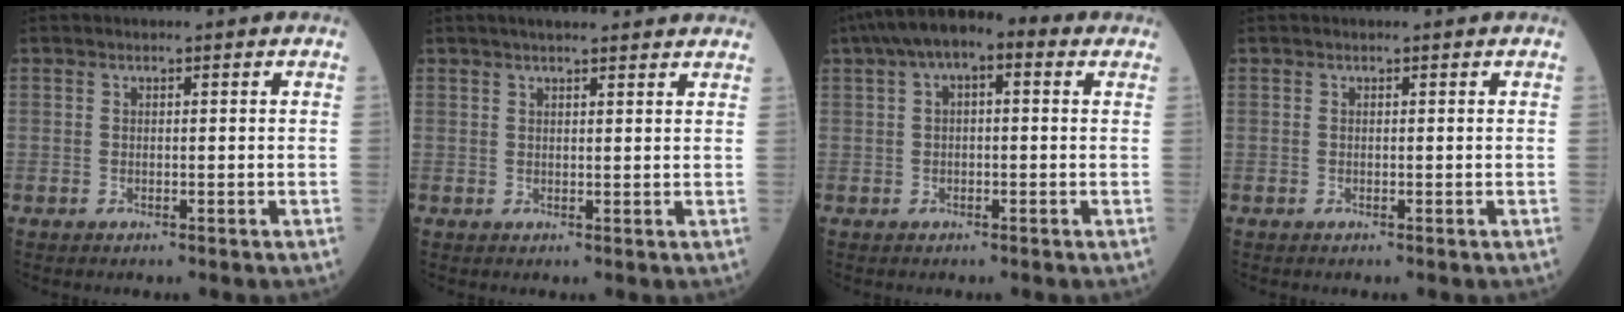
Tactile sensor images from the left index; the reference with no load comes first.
{"total": 8.3, "force": [7.2, 1.3, 3.9], "torque": [-0.049, 0.029, 0.088]}
{"total": 8.6, "force": [3.9, 3.3, 6.9], "torque": [-0.121, 0.046, 0.055]}
{"total": 0.0}